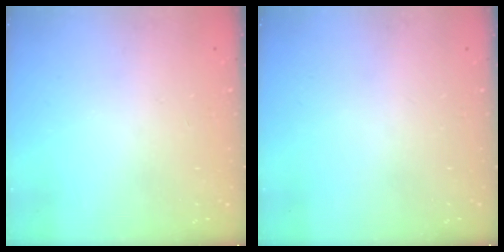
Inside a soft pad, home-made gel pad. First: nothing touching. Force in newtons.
{"total": 0.0}